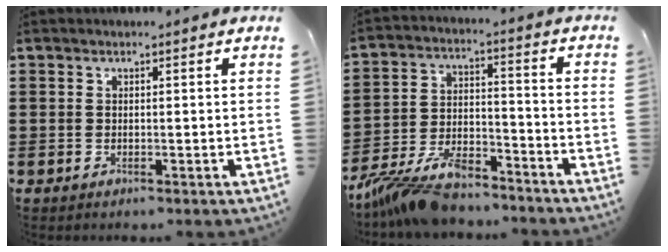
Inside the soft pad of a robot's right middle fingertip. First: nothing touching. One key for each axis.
{"total": 9.8, "fx": -8.3, "fy": 2.8, "fz": 4.3, "tx": -0.095, "ty": 0.015, "tz": -0.162}